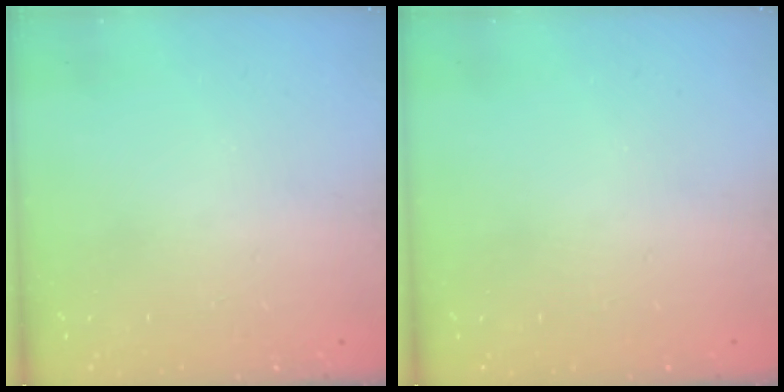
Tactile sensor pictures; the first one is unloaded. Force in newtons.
{"total": 0.0}